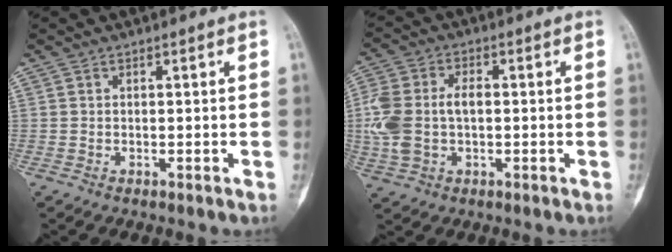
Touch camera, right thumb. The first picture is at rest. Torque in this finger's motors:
{"motor_torque": [0.17, 0.30, 0.56, 0.51, 0.13]}